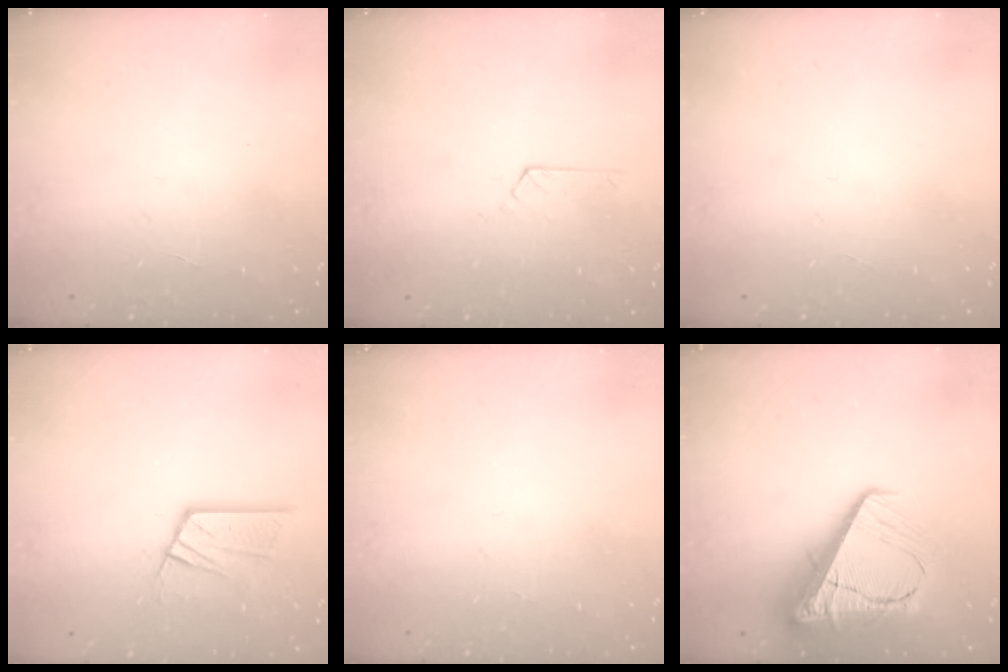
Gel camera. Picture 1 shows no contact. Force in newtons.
{"total": 3.0, "press": 3.0, "slide": 0.4}
{"total": 0.0}
{"total": 12.0, "press": 12.0, "slide": 1.2}
{"total": 0.0}
{"total": 20.8, "press": 20.6, "slide": 2.3}